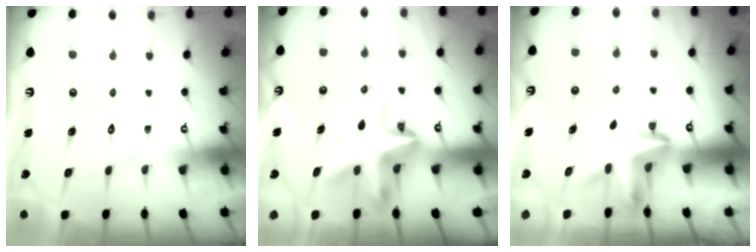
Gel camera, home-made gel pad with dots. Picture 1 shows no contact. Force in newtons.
{"total": 7.7, "press": 7.6, "slide": 1.2}
{"total": 3.5, "press": 3.5, "slide": 0.2}